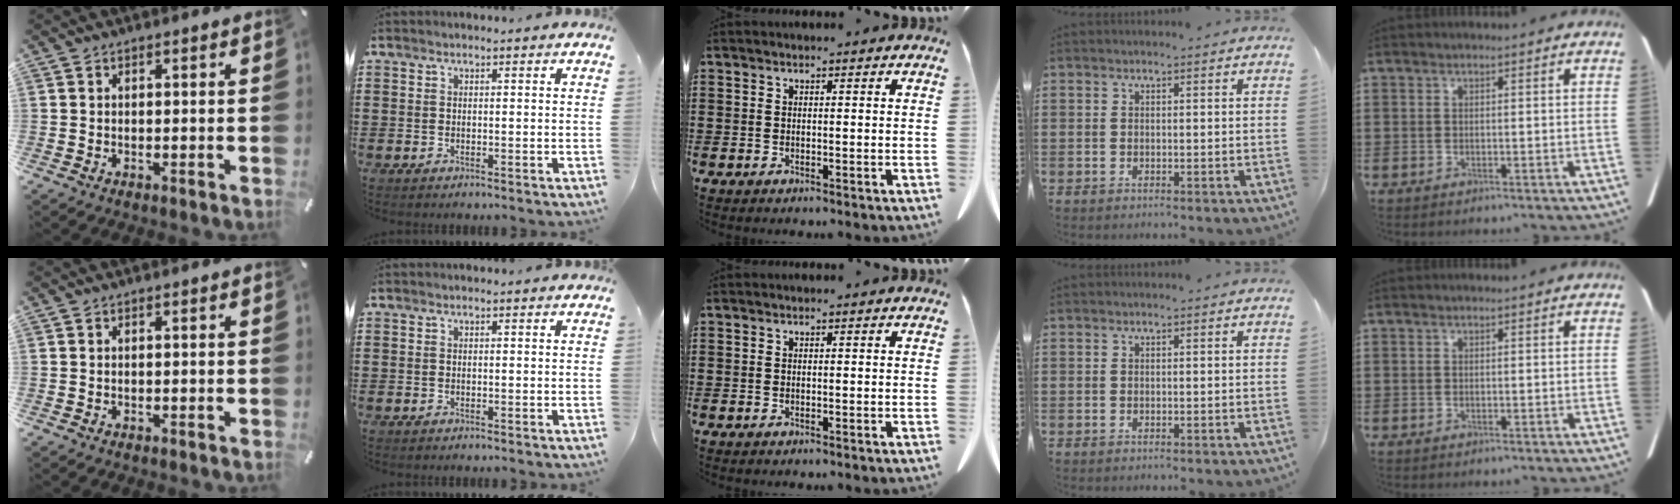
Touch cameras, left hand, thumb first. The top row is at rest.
{}